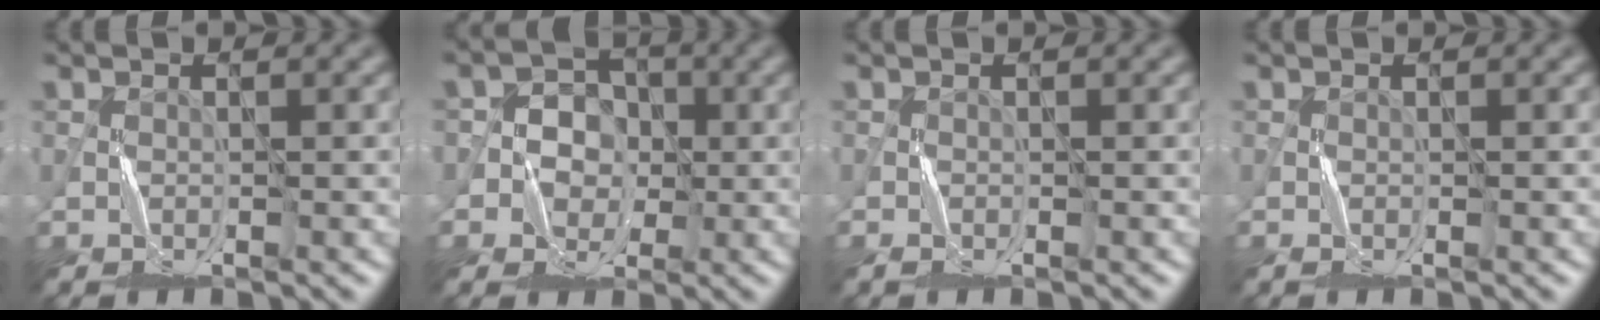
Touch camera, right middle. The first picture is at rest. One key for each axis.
{"total": 3.2, "fx": -0.4, "fy": 3.0, "fz": 0.8, "tx": 0.002, "ty": 0.004, "tz": -0.024}
{"total": 0.8, "fx": -0.5, "fy": 0.2, "fz": 0.6, "tx": -0.016, "ty": -0.001, "tz": -0.011}
{"total": 0.5, "fx": -0.2, "fy": 0.1, "fz": 0.5, "tx": -0.011, "ty": -0.001, "tz": -0.004}